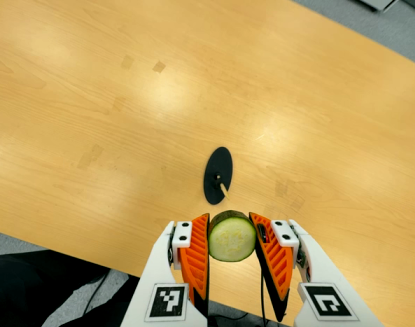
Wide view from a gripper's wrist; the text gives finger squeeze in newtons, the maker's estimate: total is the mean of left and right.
{"total": 11.2, "left": 10.5, "right": 11.8}